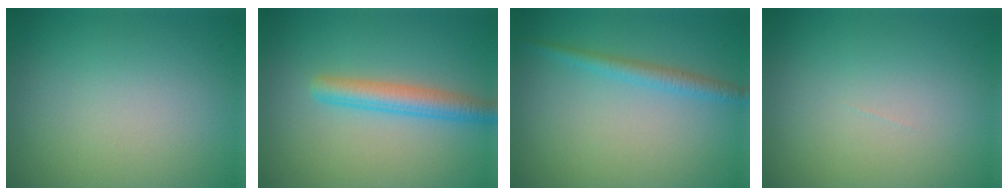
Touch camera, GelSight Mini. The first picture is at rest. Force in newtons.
{"total": 3.3, "press": 3.3, "slide": 0.0}
{"total": 1.9, "press": 1.9, "slide": 0.0}
{"total": 0.0}